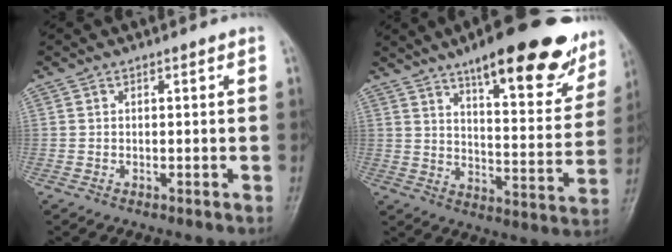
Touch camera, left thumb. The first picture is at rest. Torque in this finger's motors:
{"motor_torque": [1.26, 1.17, 1.44, -1.32, 0.11]}